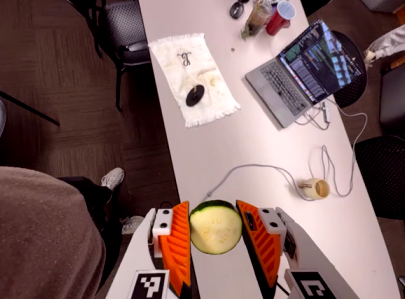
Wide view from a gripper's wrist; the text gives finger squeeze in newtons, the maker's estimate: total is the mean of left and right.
{"total": 9.3, "left": 9.2, "right": 9.4}